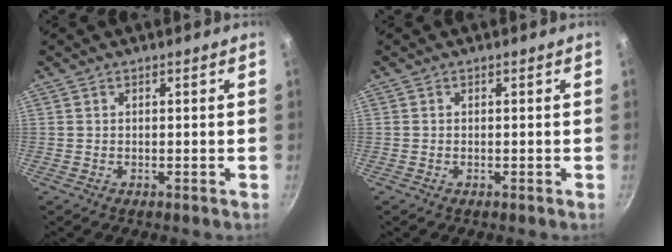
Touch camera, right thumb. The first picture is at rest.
{"total": 0.0}